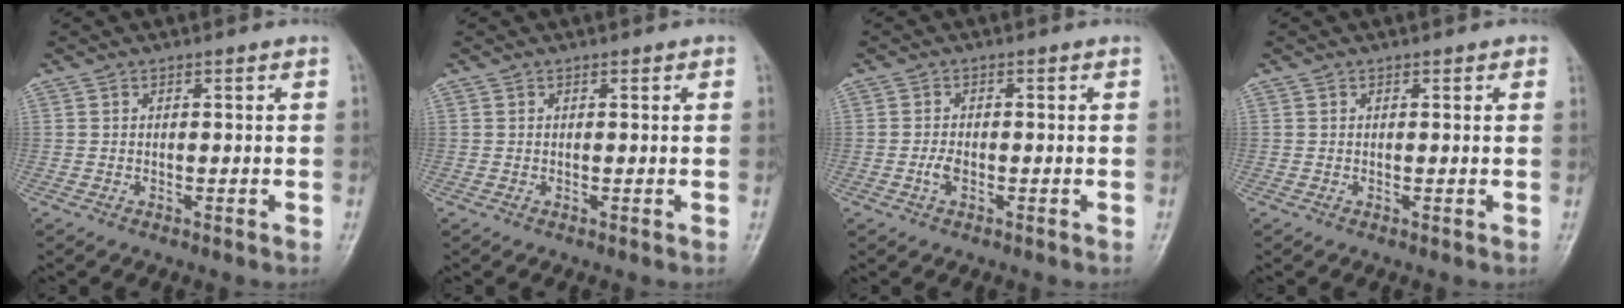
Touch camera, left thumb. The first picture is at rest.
{"total": 0.6, "force": [0.4, 0.3, 0.4], "torque": [-0.006, -0.001, 0.001]}
{"total": 2.1, "force": [-0.7, 1.1, 1.6], "torque": [-0.031, 0.003, -0.015]}
{"total": 1.0, "force": [0.6, 0.5, 0.7], "torque": [-0.005, -0.001, 0.002]}